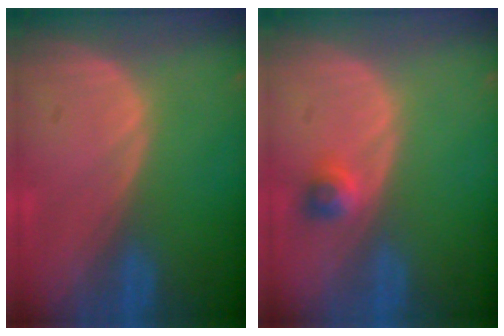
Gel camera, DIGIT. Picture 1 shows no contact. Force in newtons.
{"total": 2.4, "press": 2.0, "slide": 1.2}